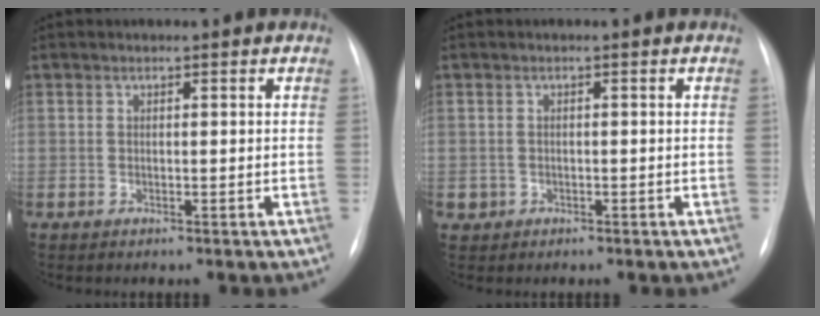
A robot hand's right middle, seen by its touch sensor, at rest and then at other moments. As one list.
[{"total": 1.3, "force": [-0.4, 1.2, 0.1], "torque": [-0.002, 0.005, -0.004]}]